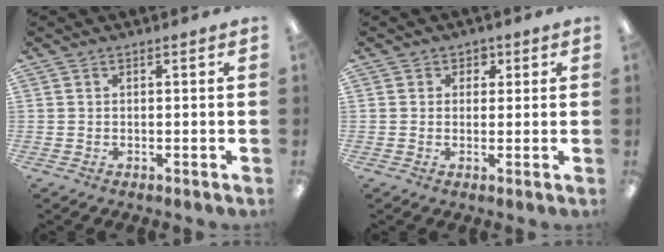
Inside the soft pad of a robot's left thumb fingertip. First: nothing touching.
{"total": 2.4, "force": [0.4, 2.4, 0.2], "torque": [0.007, 0.001, 0.004]}